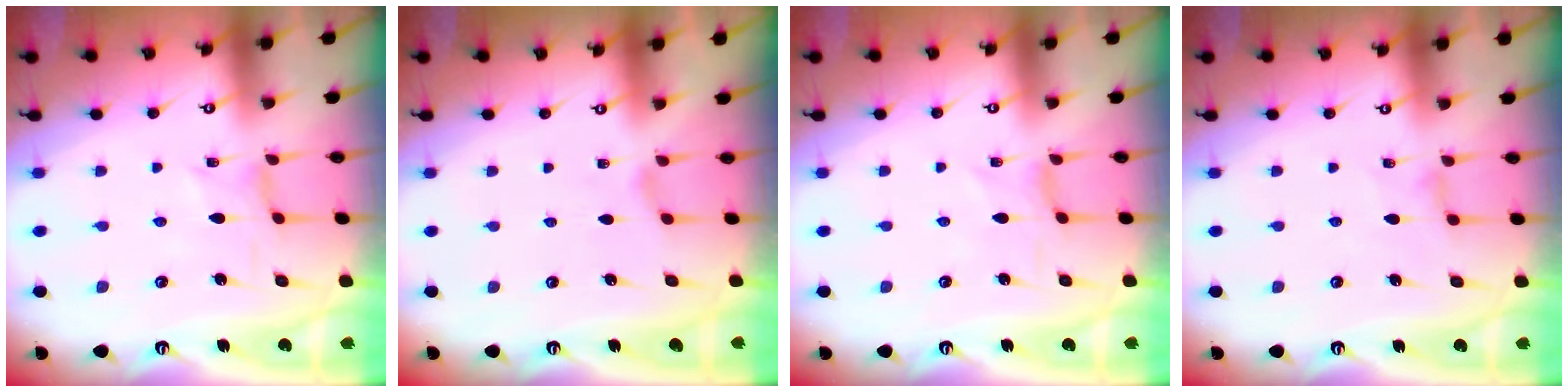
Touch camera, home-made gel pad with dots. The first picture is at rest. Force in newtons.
{"total": 1.0, "press": 1.0, "slide": 0.2}
{"total": 0.0}
{"total": 1.4, "press": 1.3, "slide": 0.4}